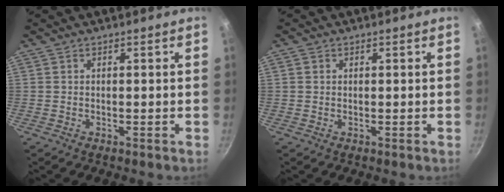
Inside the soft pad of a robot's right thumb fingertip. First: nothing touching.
{"total": 0.7, "force": [0.2, 0.6, 0.2], "torque": [-0.003, 0.003, 0.001]}